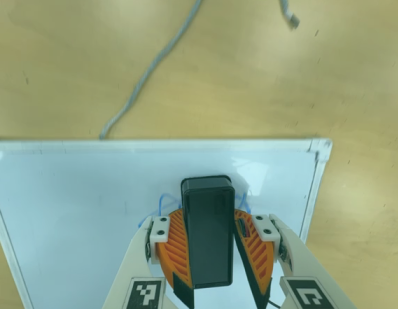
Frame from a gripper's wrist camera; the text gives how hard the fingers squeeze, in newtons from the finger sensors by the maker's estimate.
{"total": 14.4, "left": 16.5, "right": 12.2}